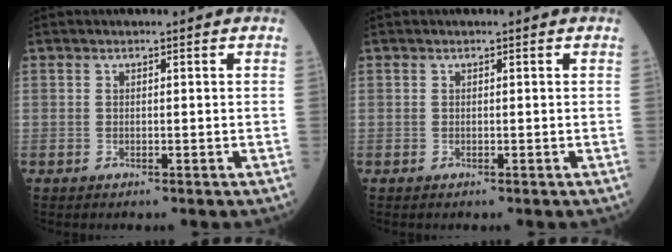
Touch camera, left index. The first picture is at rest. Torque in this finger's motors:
{"motor_torque": [0.00, 0.00, 0.00, 0.00]}